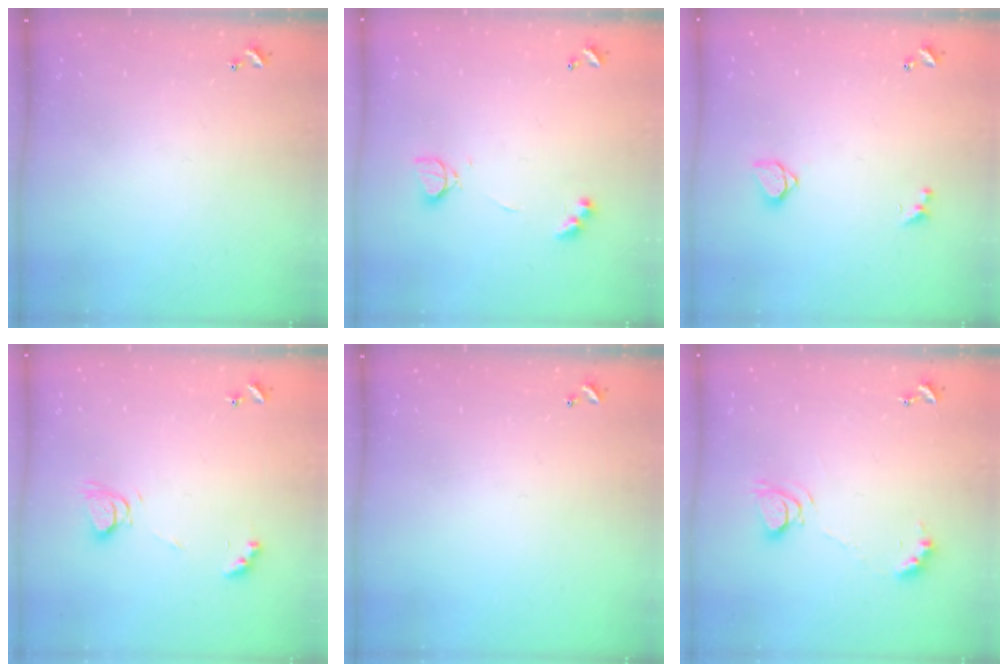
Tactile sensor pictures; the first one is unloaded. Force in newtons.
{"total": 4.4, "press": 4.3, "slide": 0.8}
{"total": 1.5, "press": 1.5, "slide": 0.3}
{"total": 6.3, "press": 6.3, "slide": 0.3}
{"total": 0.0}
{"total": 7.8, "press": 7.7, "slide": 0.9}